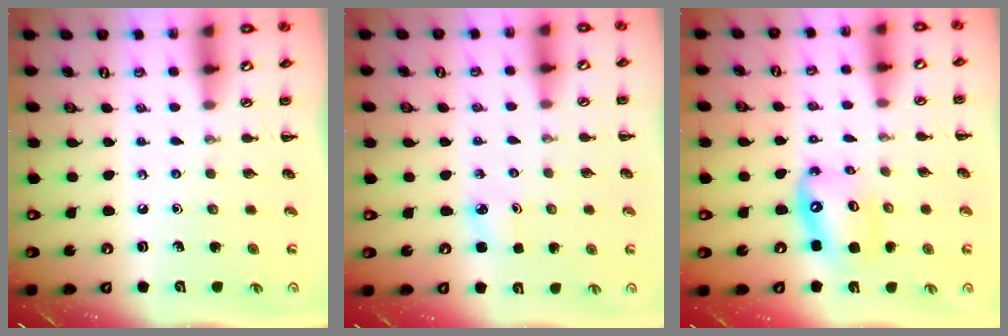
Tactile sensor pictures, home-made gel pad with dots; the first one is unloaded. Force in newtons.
{"total": 3.0, "press": 2.8, "slide": 0.9}
{"total": 11.0, "press": 10.6, "slide": 2.7}